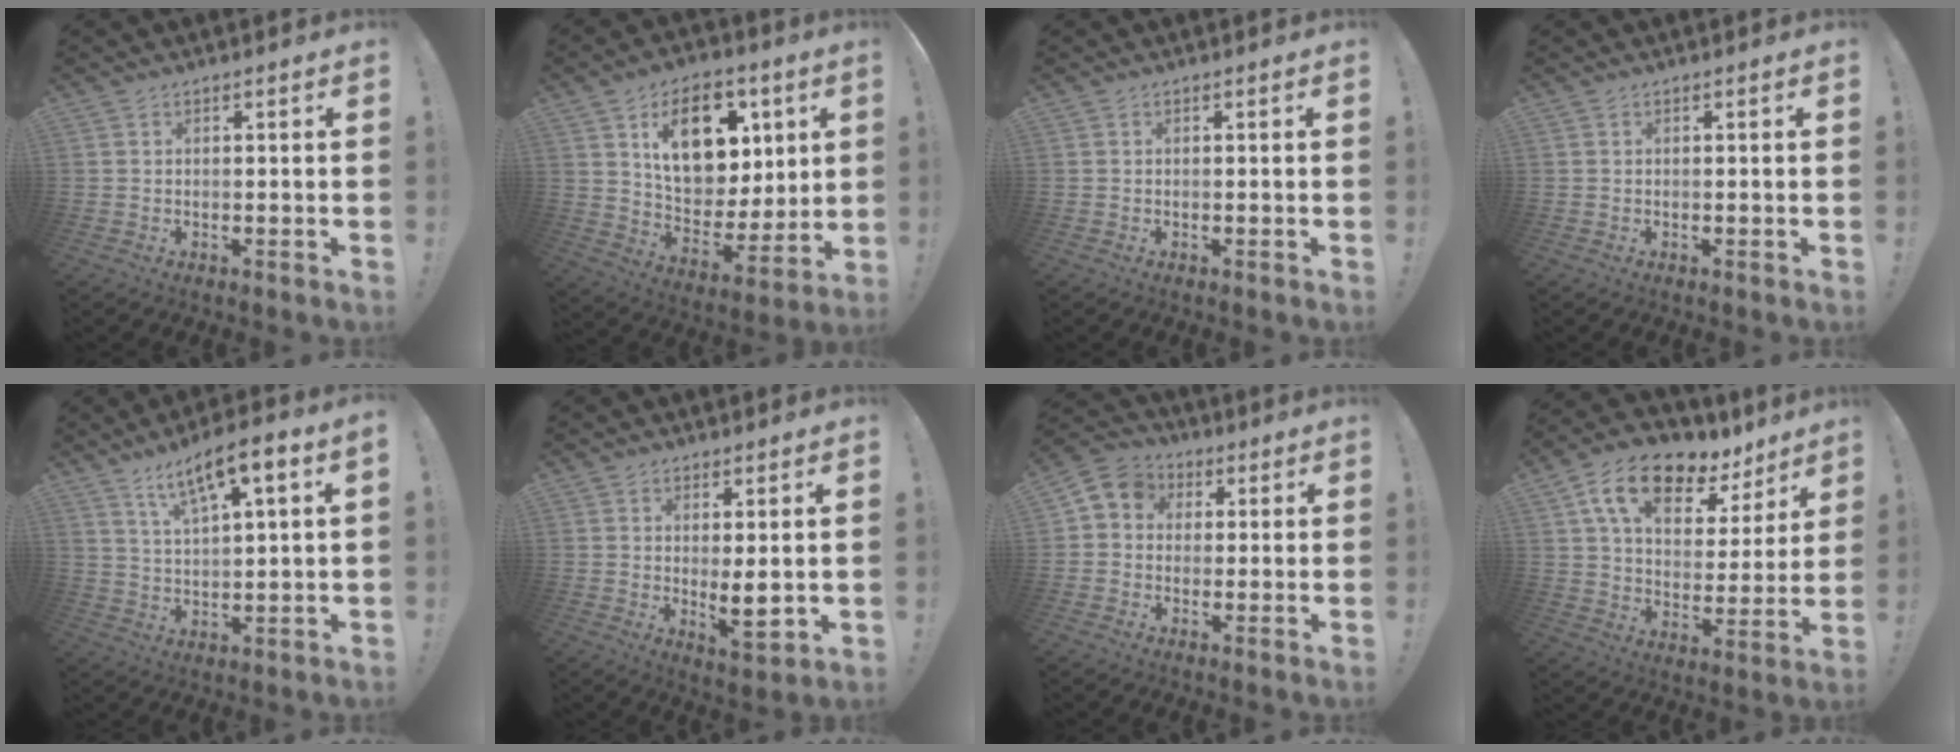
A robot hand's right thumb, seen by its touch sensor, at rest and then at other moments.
{"total": 19.0, "force": [8.2, 12.2, 12.1], "torque": [-0.177, -0.032, 0.151]}
{"total": 0.0}
{"total": 0.0}
{"total": 9.8, "force": [5.6, 2.3, 7.6], "torque": [-0.127, -0.024, 0.093]}
{"total": 6.8, "force": [0.8, 2.0, 6.5], "torque": [-0.078, -0.020, 0.018]}
{"total": 6.2, "force": [0.7, 5.8, 2.3], "torque": [-0.027, 0.008, 0.015]}
{"total": 16.7, "force": [10.1, 8.8, 9.9], "torque": [-0.173, -0.046, 0.181]}